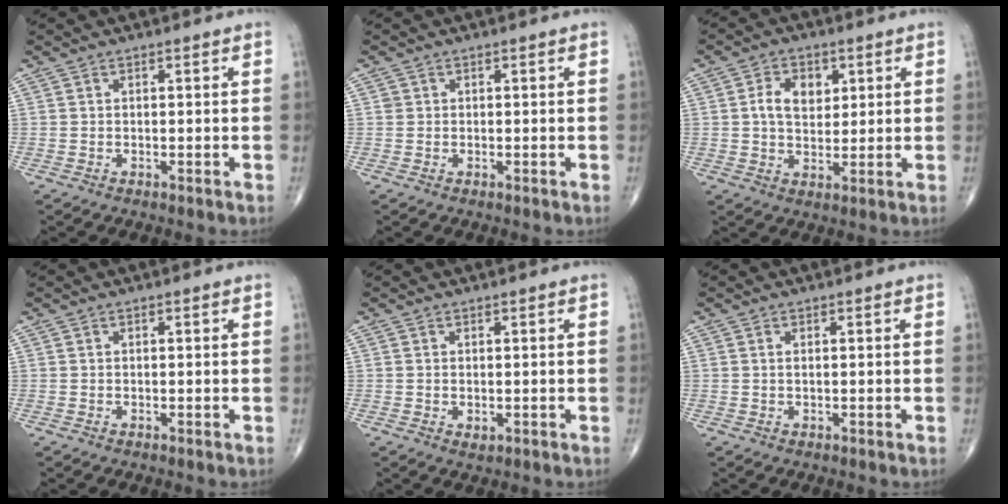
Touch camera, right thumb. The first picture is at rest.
{"total": 0.7, "force": [0.2, 0.7, 0.1], "torque": [0.003, 0.002, 0.004]}
{"total": 6.8, "force": [1.8, 4.7, 4.6], "torque": [-0.056, -0.006, 0.029]}
{"total": 0.0}
{"total": 1.0, "force": [0.0, 0.6, 0.8], "torque": [-0.011, -0.001, 0.002]}
{"total": 0.6, "force": [0.2, 0.2, 0.5], "torque": [-0.016, 0.003, 0.005]}